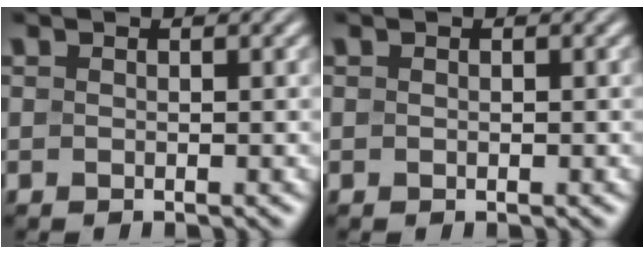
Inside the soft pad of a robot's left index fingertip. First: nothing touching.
{"total": 0.0}